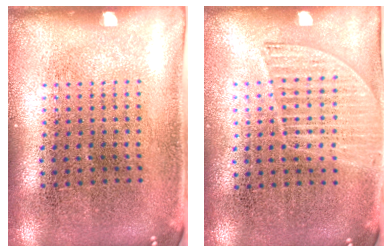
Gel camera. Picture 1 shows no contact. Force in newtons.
{"total": 1.4, "press": 1.2, "slide": 0.6}